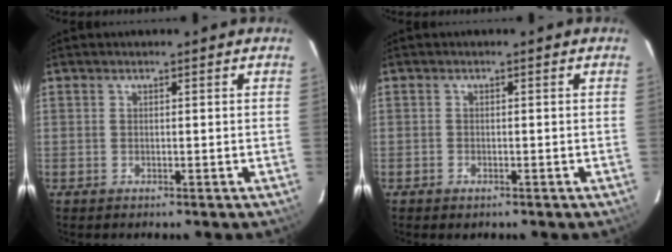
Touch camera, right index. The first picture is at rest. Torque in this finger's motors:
{"motor_torque": [0.22, -0.32, -0.15, -0.04]}